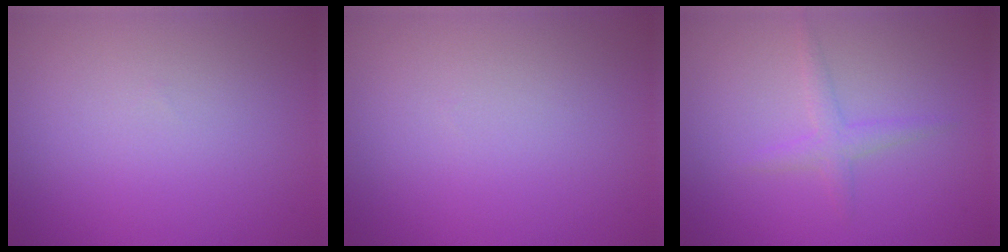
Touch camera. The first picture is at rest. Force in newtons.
{"total": 0.0}
{"total": 1.6, "press": 1.6, "slide": 0.1}